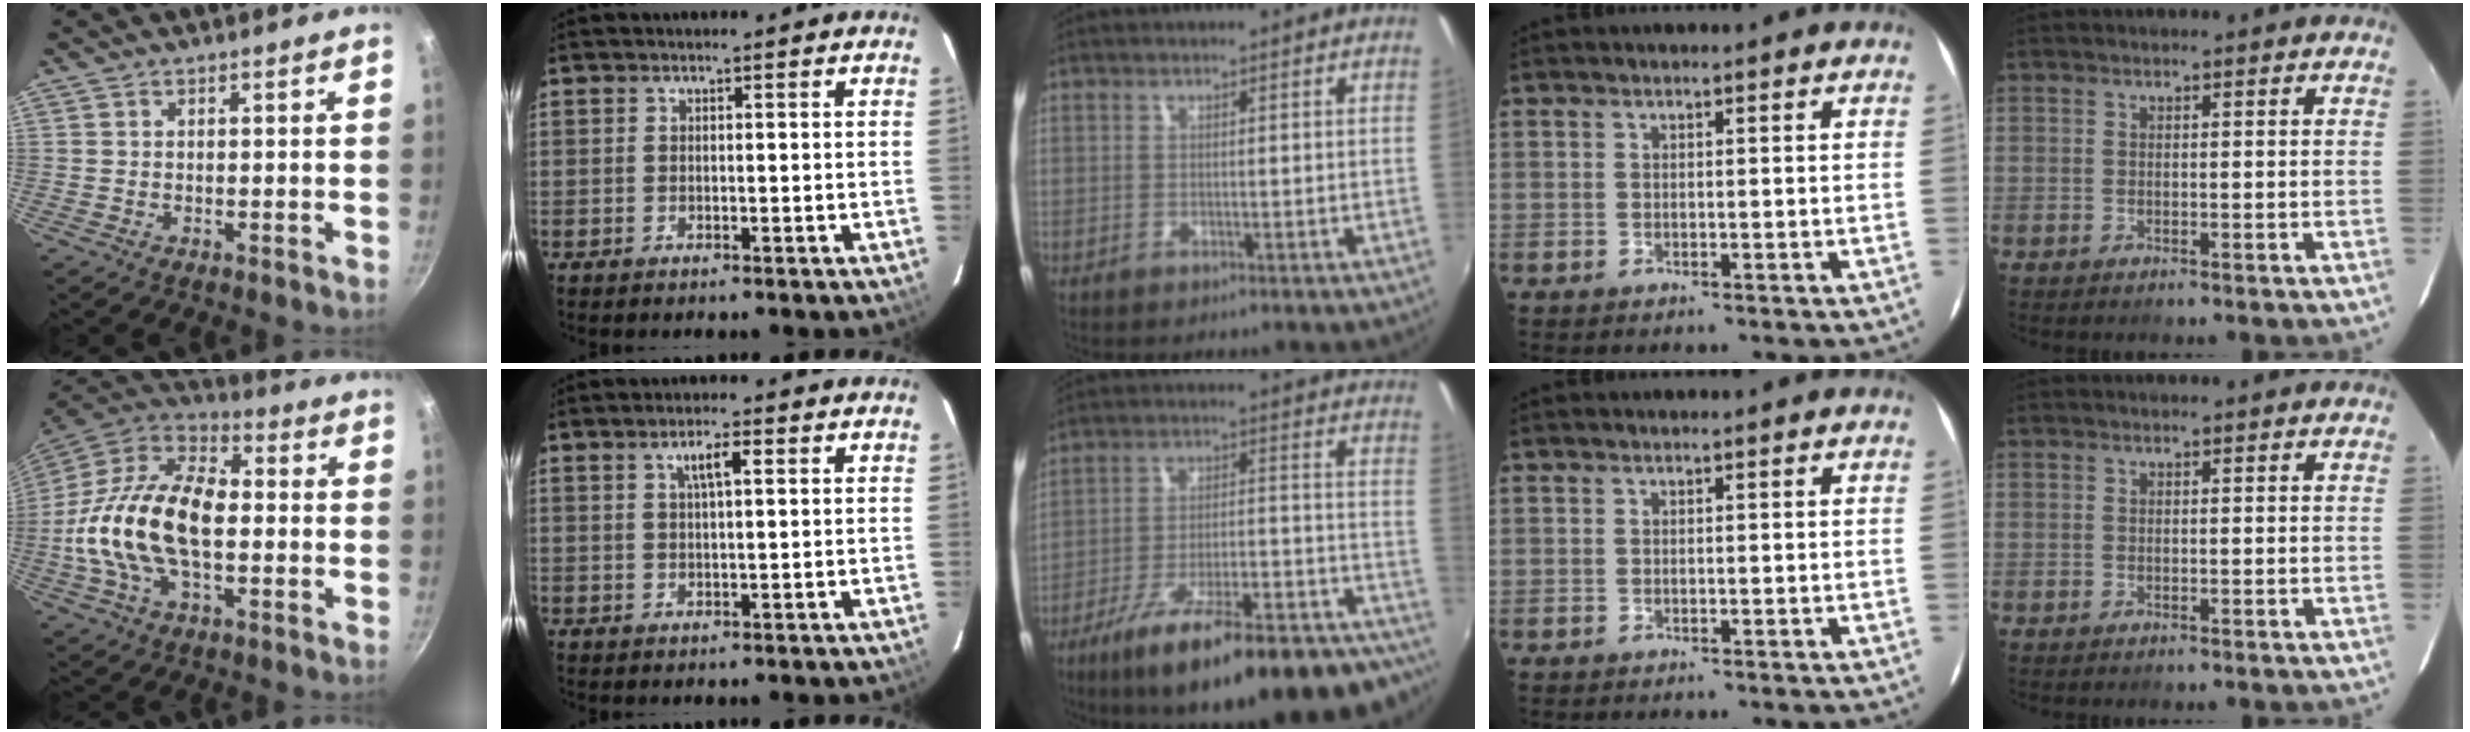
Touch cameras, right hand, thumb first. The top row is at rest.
{"thumb": {"total": 22.6, "force": [-1.8, 12.8, 18.6], "torque": [-0.335, 0.037, -0.047]}, "index": {"total": 3.6, "force": [1.5, 0.8, 3.1], "torque": [-0.056, 0.007, 0.025]}, "middle": {"total": 28.6, "force": [-22.9, 6.7, 15.8], "torque": [-0.220, -0.027, -0.315]}}